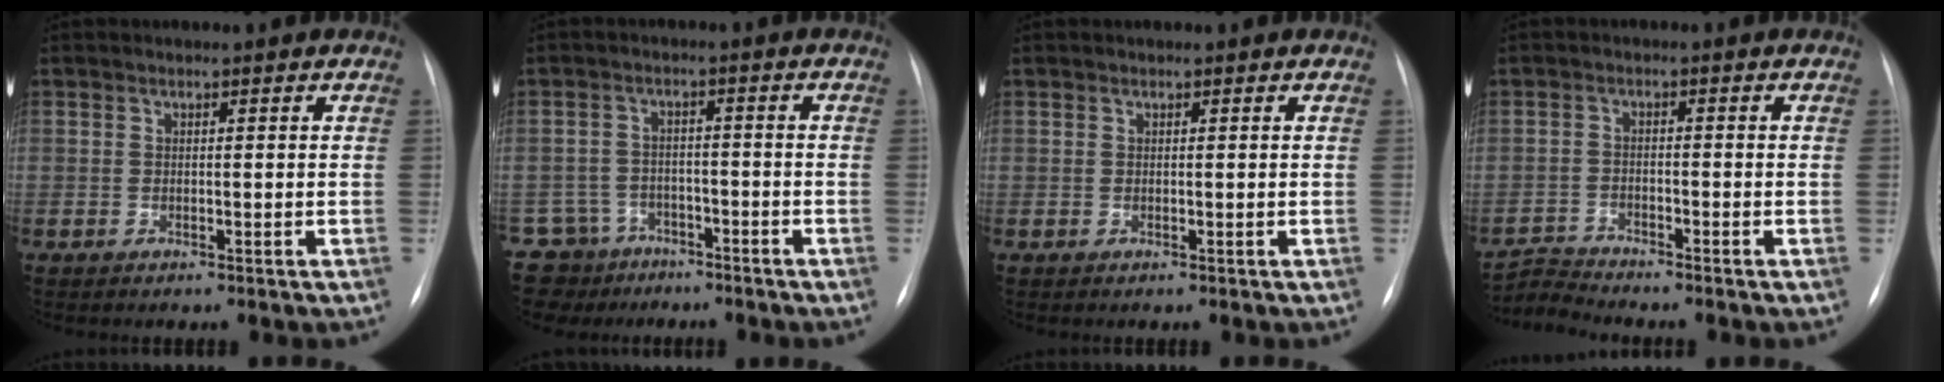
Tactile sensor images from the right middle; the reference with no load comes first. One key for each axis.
{"total": 7.6, "fx": -5.5, "fy": 5.2, "fz": -0.3, "tx": -0.001, "ty": 0.024, "tz": -0.085}
{"total": 0.0}
{"total": 3.7, "fx": -3.5, "fy": -0.9, "fz": -1.0, "tx": 0.016, "ty": -0.018, "tz": -0.063}